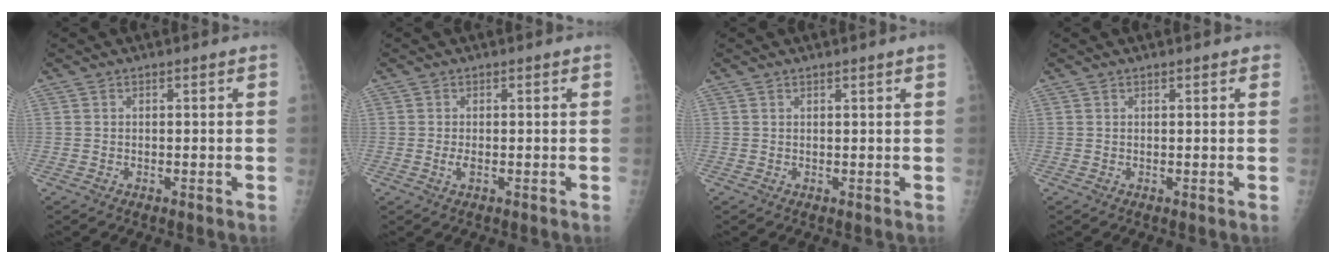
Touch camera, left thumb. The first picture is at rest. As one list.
[{"total": 1.3, "force": [-0.2, 0.5, 1.2], "torque": [-0.029, -0.002, -0.005]}, {"total": 1.4, "force": [1.0, -0.2, 1.0], "torque": [-0.013, -0.001, 0.015]}, {"total": 1.0, "force": [0.7, 0.4, 0.6], "torque": [-0.005, -0.001, 0.007]}]